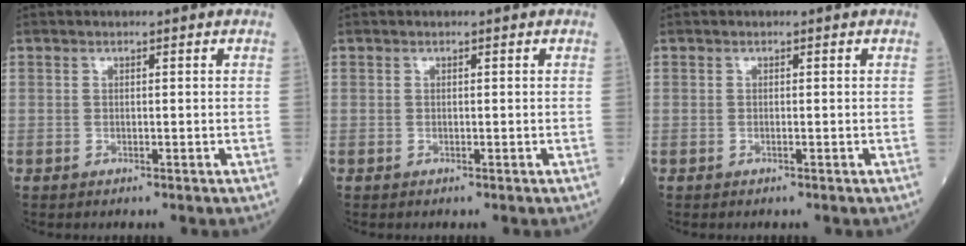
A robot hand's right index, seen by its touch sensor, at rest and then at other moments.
{"total": 0.0}
{"total": 0.0}